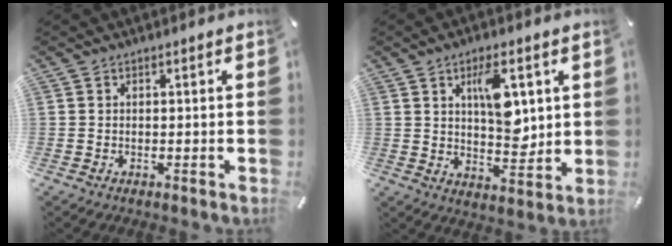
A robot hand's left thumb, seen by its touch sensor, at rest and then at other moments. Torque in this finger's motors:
{"motor_torque": [1.77, 2.25, 0.86, -0.95, 0.20]}